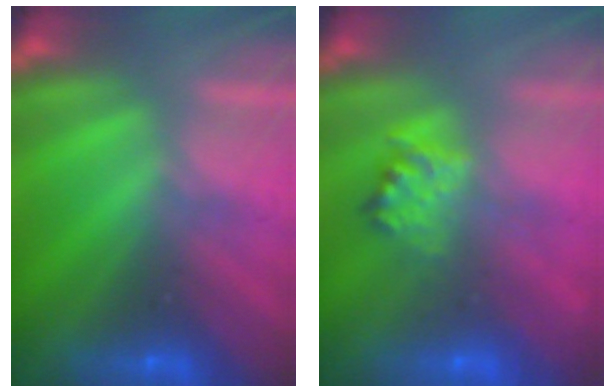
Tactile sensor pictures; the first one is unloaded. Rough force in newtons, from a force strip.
{"total": 2.4}